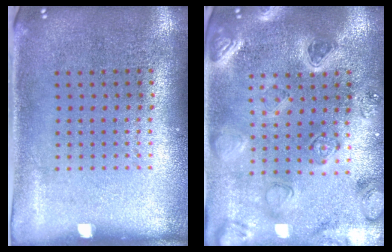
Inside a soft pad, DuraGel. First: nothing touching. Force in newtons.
{"total": 2.2, "press": 2.2, "slide": 0.2}